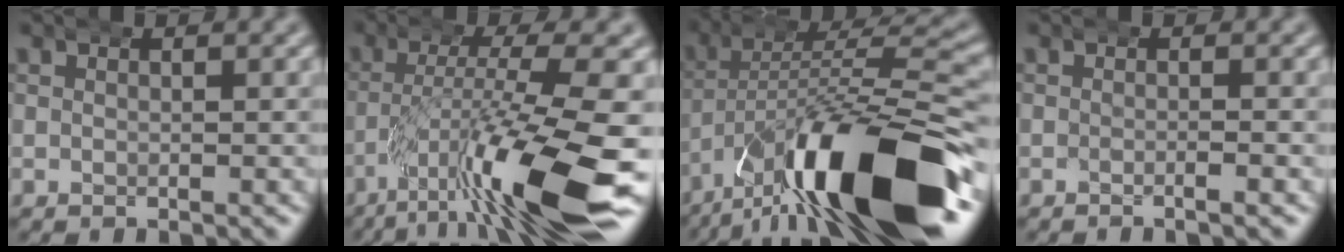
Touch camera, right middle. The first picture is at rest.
{"total": 9.5, "force": [-4.5, 0.6, 8.4], "torque": [-0.134, -0.001, -0.072]}
{"total": 15.5, "force": [-8.2, 4.0, 12.5], "torque": [-0.208, -0.011, -0.124]}
{"total": 0.8, "force": [-0.7, -0.4, 0.3], "torque": [-0.007, 0.006, -0.018]}